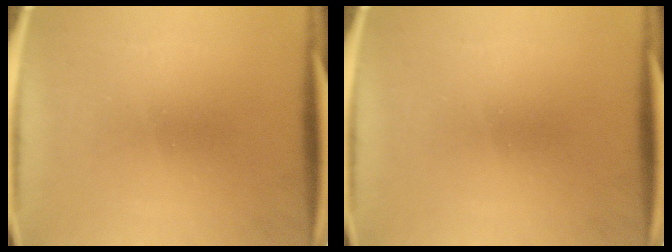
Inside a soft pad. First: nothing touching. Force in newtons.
{"total": 0.0}